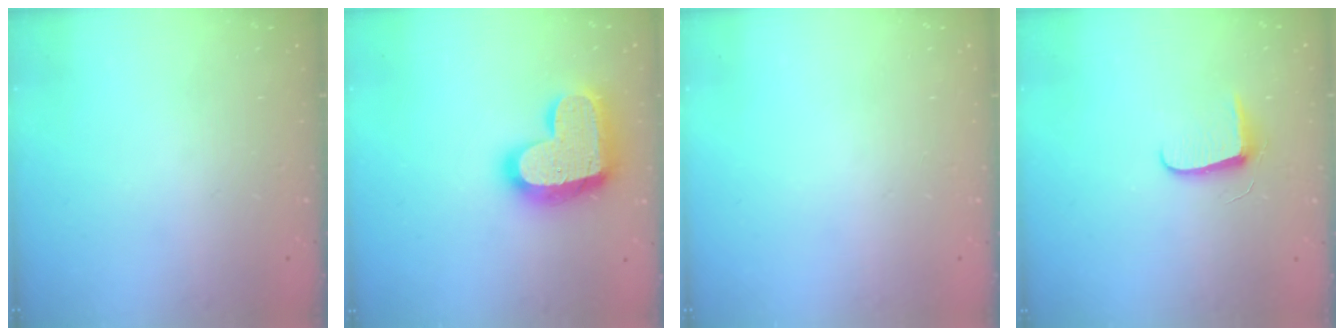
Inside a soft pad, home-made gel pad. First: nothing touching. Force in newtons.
{"total": 20.5, "press": 20.4, "slide": 1.5}
{"total": 0.0}
{"total": 6.2, "press": 6.2, "slide": 0.8}